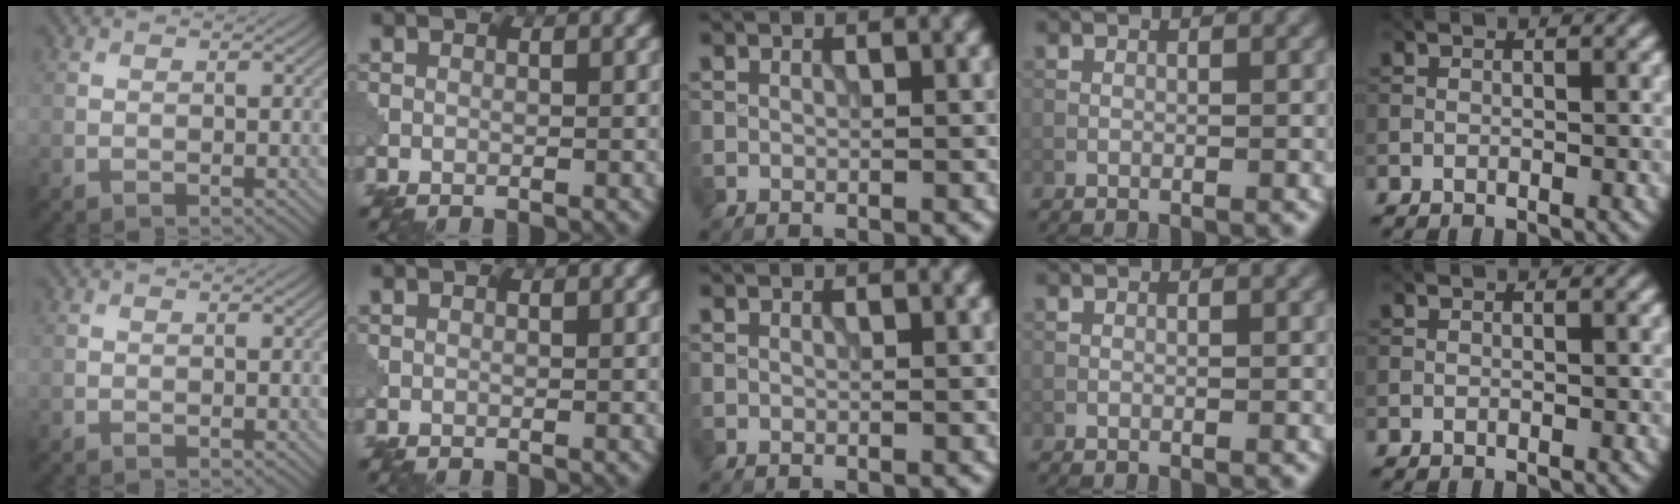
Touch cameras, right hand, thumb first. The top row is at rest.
{}